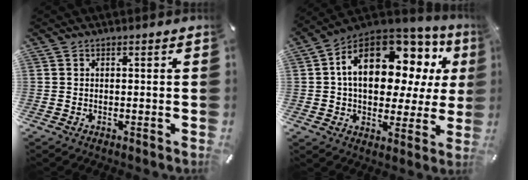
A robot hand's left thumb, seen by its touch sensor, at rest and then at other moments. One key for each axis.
{"total": 19.6, "fx": 6.5, "fy": 11.9, "fz": 14.2, "tx": -0.228, "ty": -0.029, "tz": 0.109}